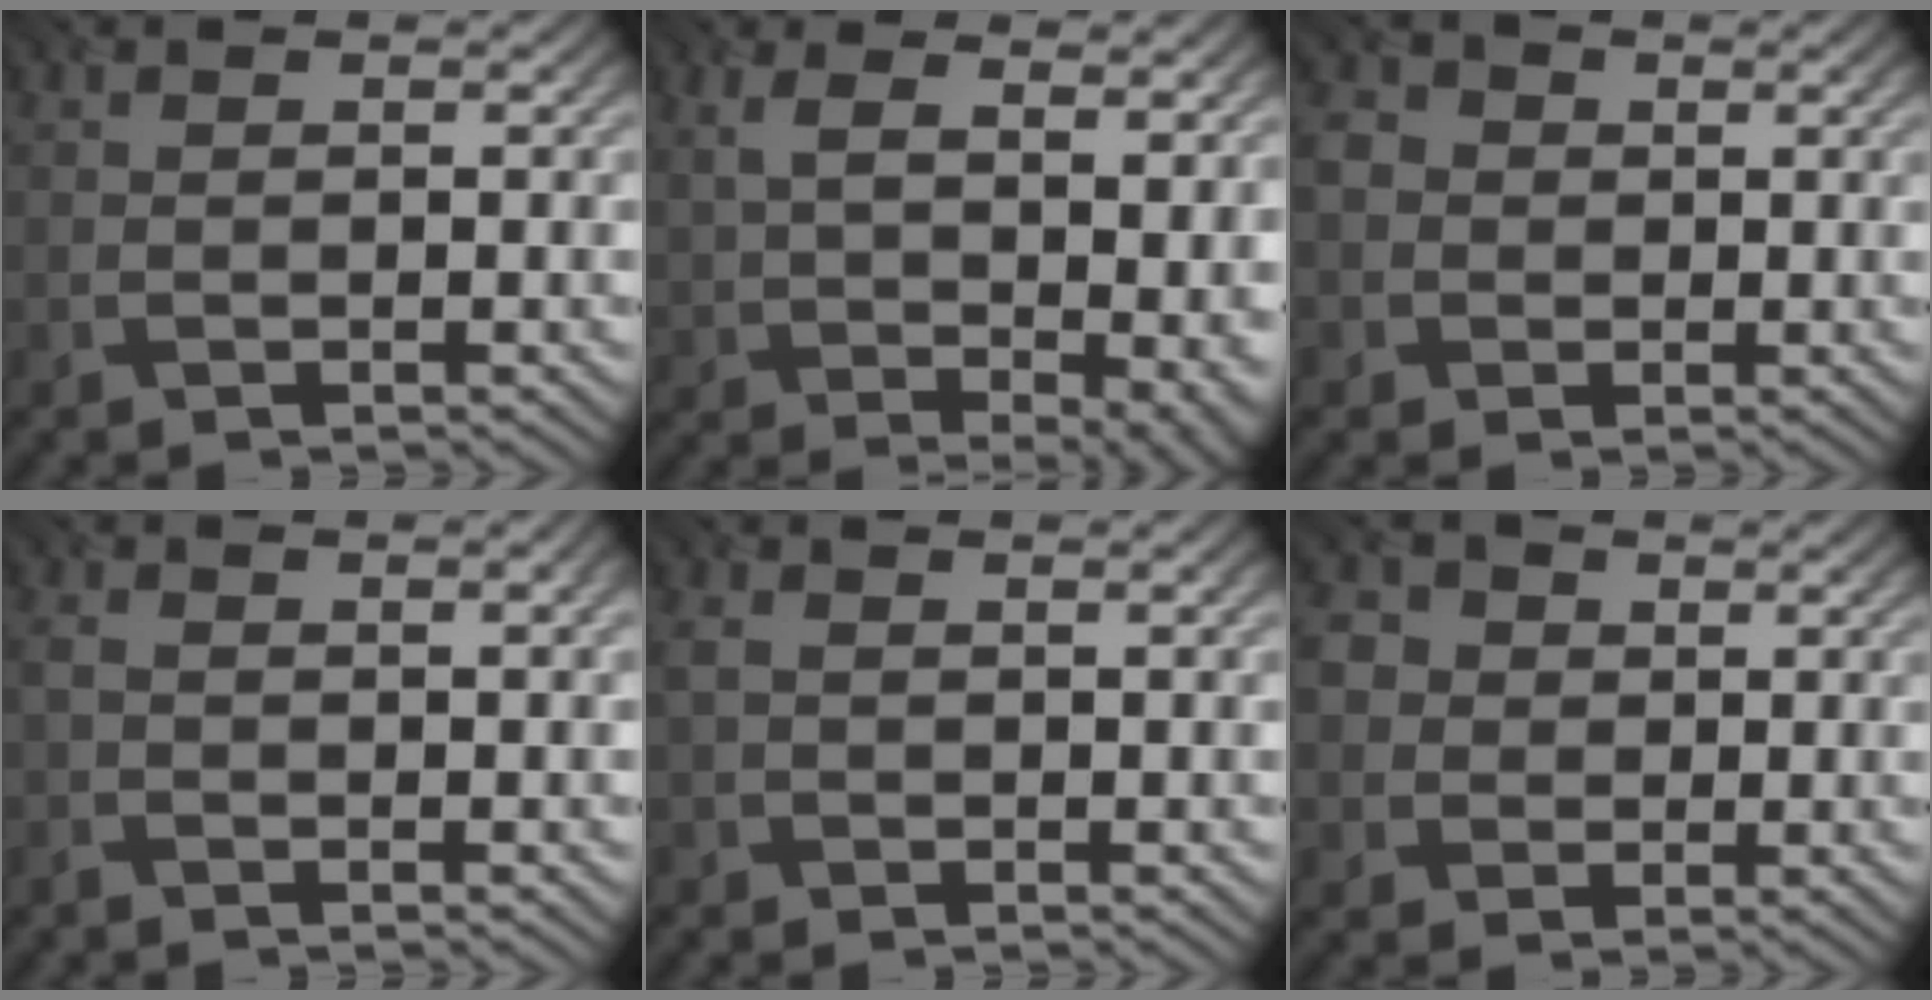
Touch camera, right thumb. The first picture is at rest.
{"total": 11.0, "force": [3.6, 4.9, 9.1], "torque": [-0.156, -0.002, 0.074]}
{"total": 4.4, "force": [0.1, 4.1, 1.6], "torque": [-0.056, 0.006, -0.011]}
{"total": 3.7, "force": [-0.3, 1.2, 3.4], "torque": [-0.063, 0.002, -0.010]}
{"total": 2.1, "force": [0.4, 1.1, 1.8], "torque": [-0.044, 0.003, 0.004]}
{"total": 5.6, "force": [1.1, 5.1, 2.1], "torque": [-0.079, 0.016, -0.001]}